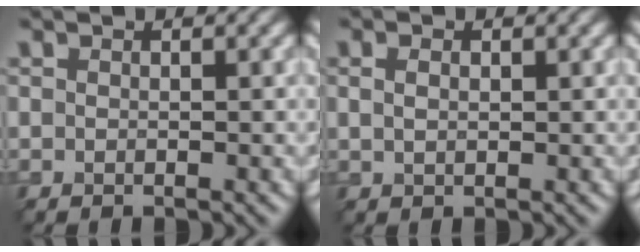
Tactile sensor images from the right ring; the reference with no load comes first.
{"total": 1.3, "force": [0.5, 0.9, 0.9], "torque": [-0.020, -0.002, 0.013]}